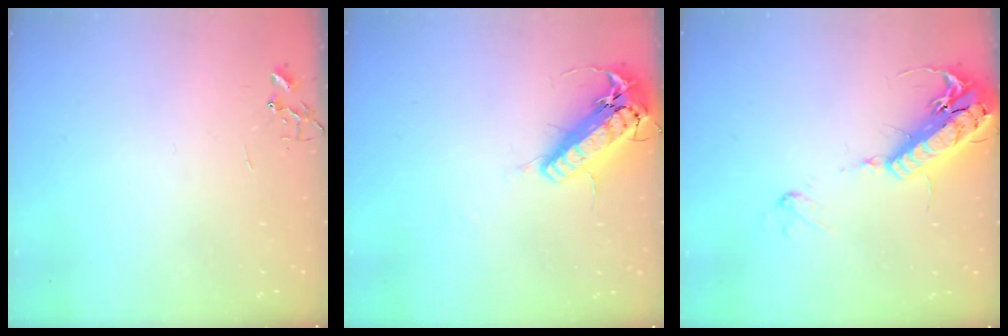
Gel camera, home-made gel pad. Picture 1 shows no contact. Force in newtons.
{"total": 18.2, "press": 17.8, "slide": 3.8}
{"total": 19.9, "press": 19.5, "slide": 3.8}